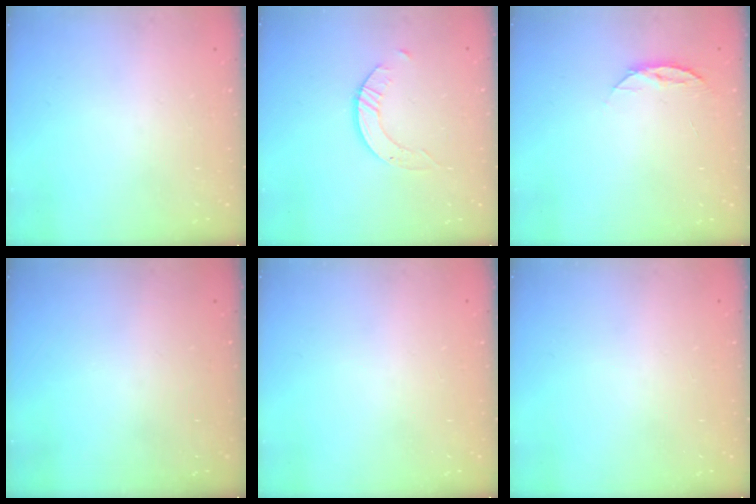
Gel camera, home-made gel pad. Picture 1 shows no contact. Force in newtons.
{"total": 2.9, "press": 2.9, "slide": 0.3}
{"total": 4.4, "press": 4.3, "slide": 0.5}
{"total": 0.0}
{"total": 0.0}
{"total": 0.0}